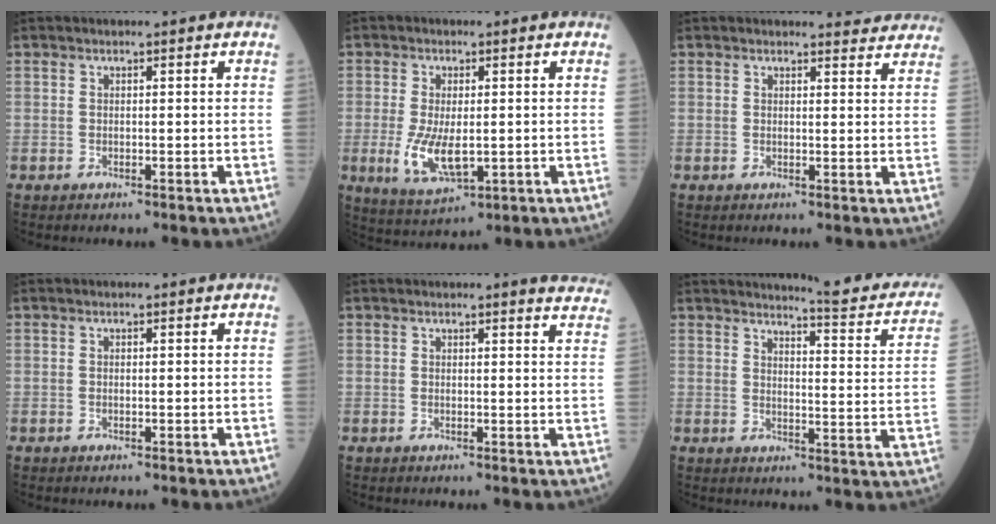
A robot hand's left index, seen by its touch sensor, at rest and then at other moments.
{"total": 7.1, "force": [-1.0, 2.9, 6.4], "torque": [-0.131, -0.017, -0.008]}
{"total": 4.7, "force": [4.6, 0.6, 0.2], "torque": [0.004, -0.007, 0.034]}
{"total": 0.0}
{"total": 6.3, "force": [6.1, 0.4, 1.5], "torque": [0.002, -0.025, 0.033]}
{"total": 13.7, "force": [12.8, 0.4, 4.9], "torque": [-0.049, -0.062, 0.135]}